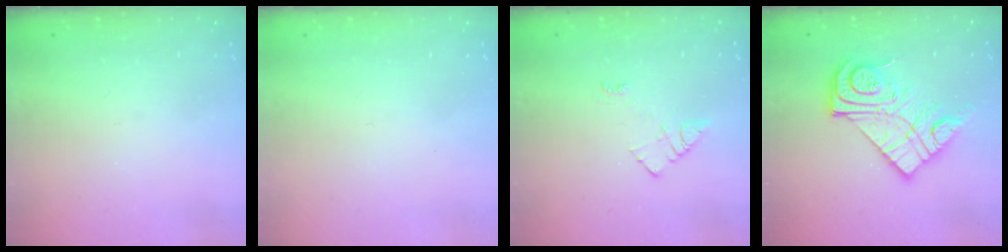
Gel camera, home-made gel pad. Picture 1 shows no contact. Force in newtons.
{"total": 1.6, "press": 1.6, "slide": 0.1}
{"total": 5.6, "press": 5.5, "slide": 0.7}
{"total": 15.9, "press": 15.8, "slide": 1.1}